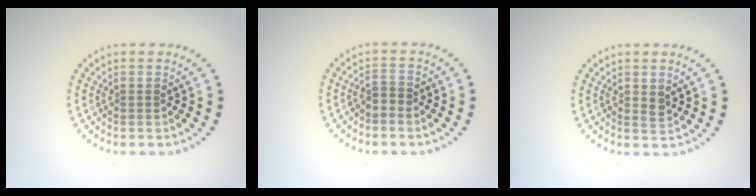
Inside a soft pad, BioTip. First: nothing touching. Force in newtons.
{"total": 0.9, "press": 0.6, "slide": 0.6}
{"total": 1.1, "press": 1.0, "slide": 0.3}